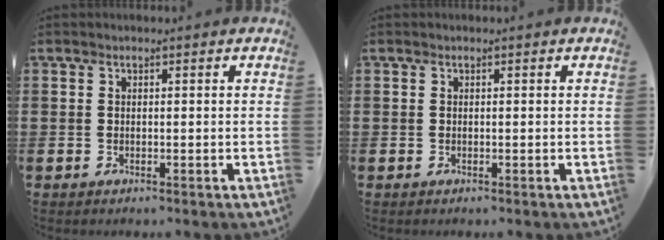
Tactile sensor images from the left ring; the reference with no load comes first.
{"total": 0.0}